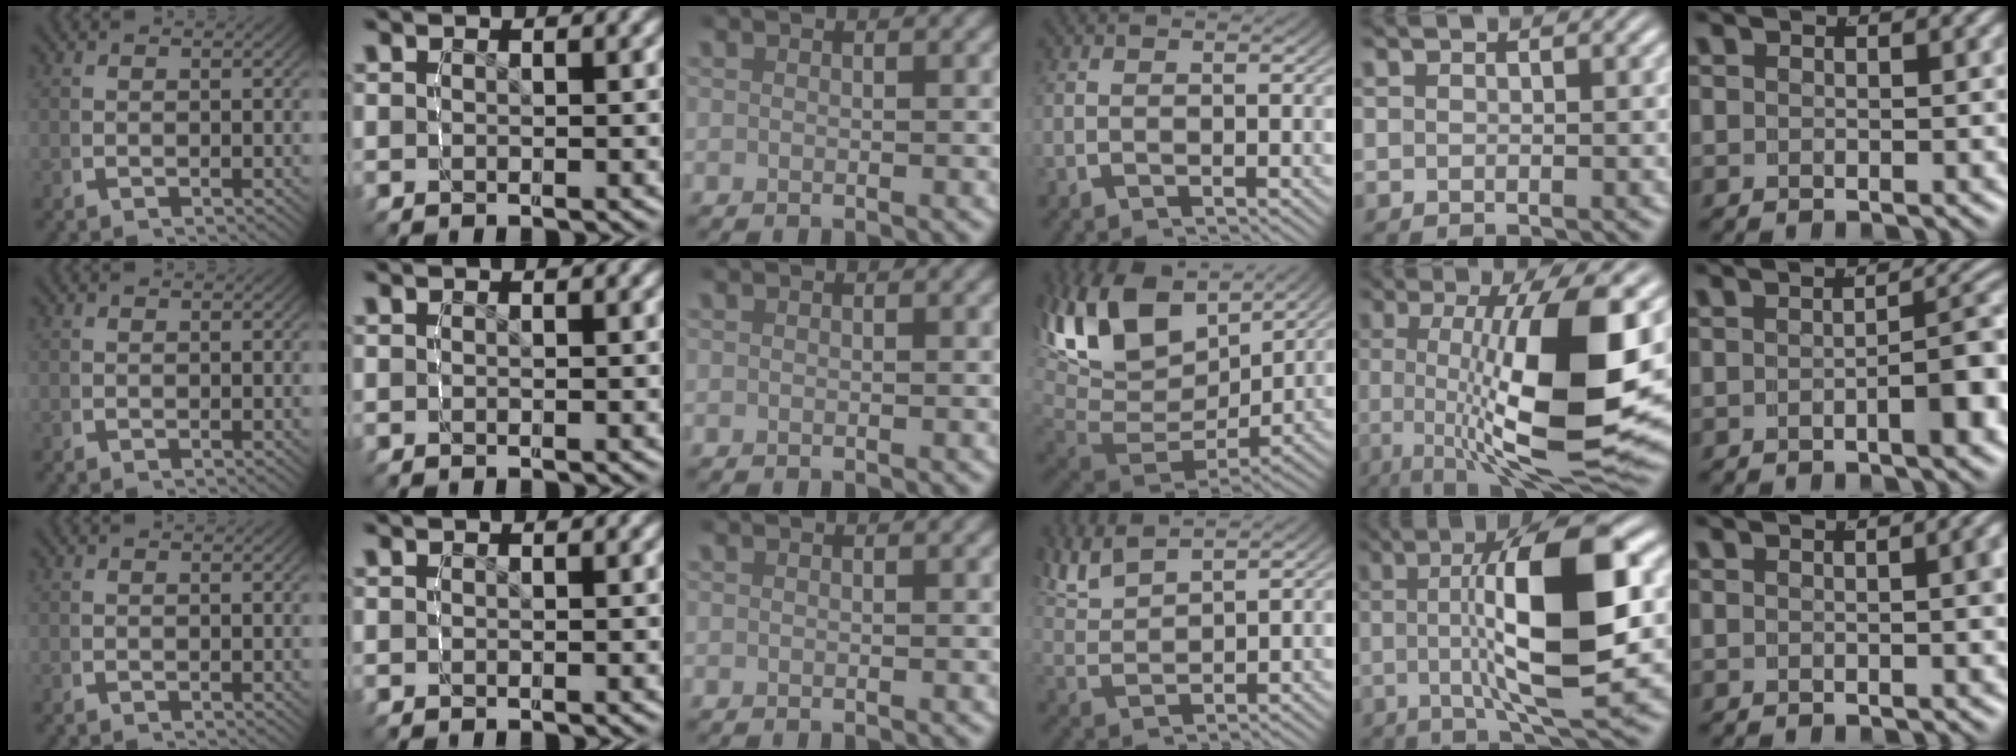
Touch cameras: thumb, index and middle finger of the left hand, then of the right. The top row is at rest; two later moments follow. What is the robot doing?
{"motion": "lift_and_place", "object": "screwdriver"}